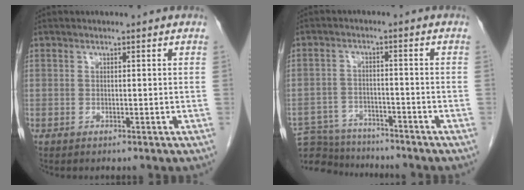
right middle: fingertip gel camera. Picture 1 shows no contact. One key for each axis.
{"total": 10.9, "fx": -10.3, "fy": 2.9, "fz": 1.9, "tx": -0.040, "ty": 0.005, "tz": -0.161}